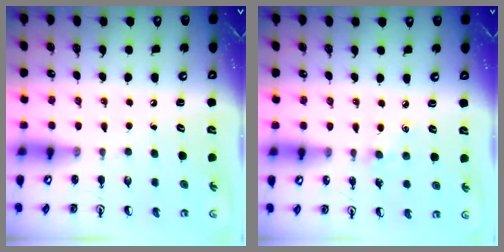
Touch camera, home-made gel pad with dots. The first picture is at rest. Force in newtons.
{"total": 2.2, "press": 2.2, "slide": 0.4}